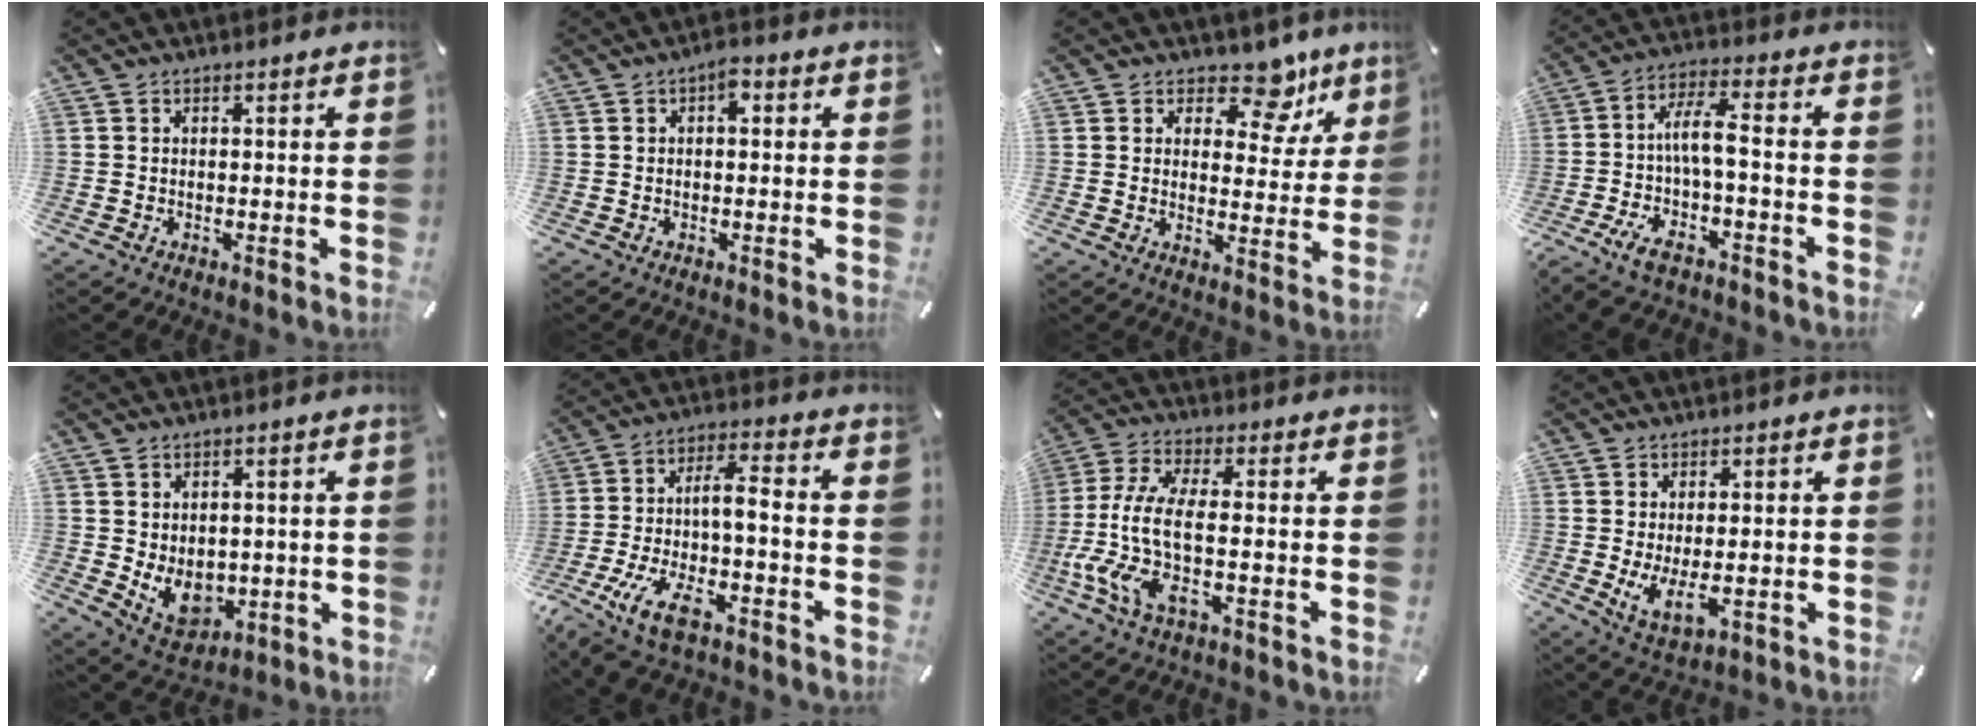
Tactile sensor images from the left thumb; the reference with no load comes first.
{"total": 2.7, "force": [0.4, 1.4, 2.2], "torque": [-0.032, 0.004, 0.002]}
{"total": 9.8, "force": [6.9, 5.1, 4.7], "torque": [-0.054, -0.049, 0.117]}
{"total": 10.4, "force": [-2.1, 3.1, 9.7], "torque": [-0.193, -0.002, -0.043]}
{"total": 8.2, "force": [-0.1, 7.0, 4.2], "torque": [-0.057, -0.010, 0.004]}
{"total": 11.2, "force": [-4.7, 3.4, 9.6], "torque": [-0.192, 0.004, -0.089]}
{"total": 12.3, "force": [-1.9, 4.3, 11.4], "torque": [-0.266, -0.021, -0.042]}
{"total": 7.0, "force": [-0.1, 3.1, 6.3], "torque": [-0.123, -0.022, -0.004]}